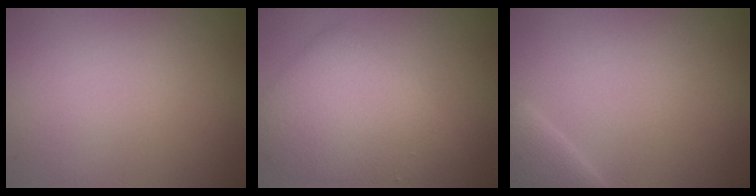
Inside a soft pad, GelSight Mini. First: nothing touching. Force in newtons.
{"total": 5.8, "press": 5.8, "slide": 0.3}
{"total": 2.3, "press": 2.3, "slide": 0.2}